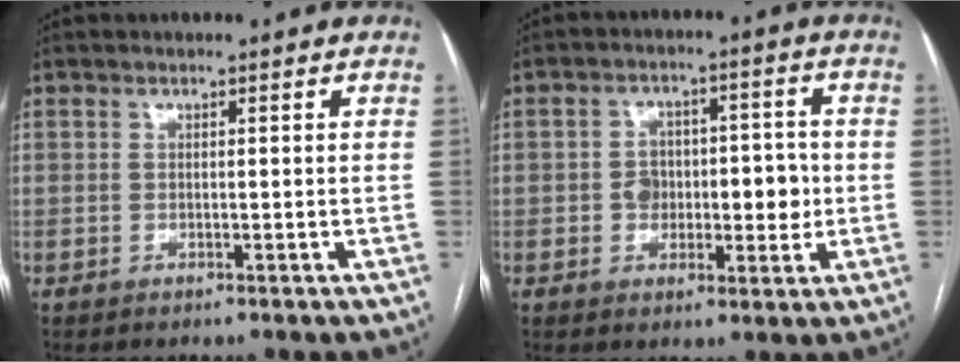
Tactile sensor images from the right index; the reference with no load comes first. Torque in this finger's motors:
{"motor_torque": [1.07, 0.07, 0.14, 0.07]}